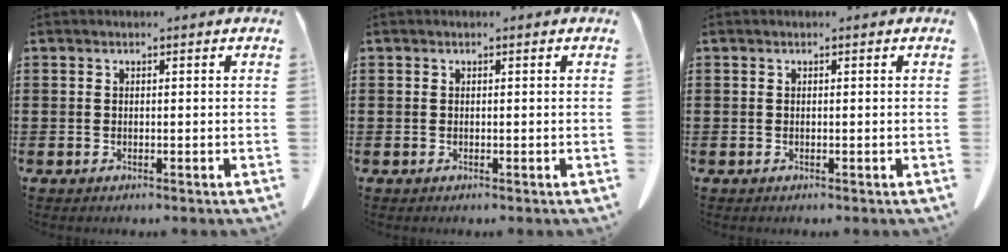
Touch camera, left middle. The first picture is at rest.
{"total": 0.0}
{"total": 0.0}